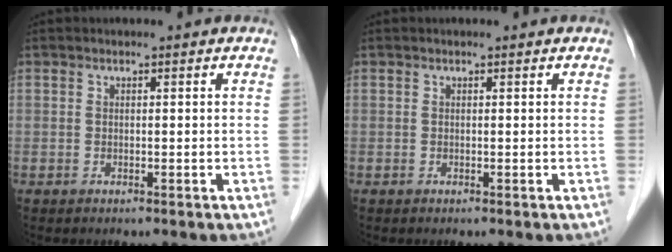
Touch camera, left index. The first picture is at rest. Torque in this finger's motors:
{"motor_torque": [-0.08, 0.08, 0.00, 0.00]}